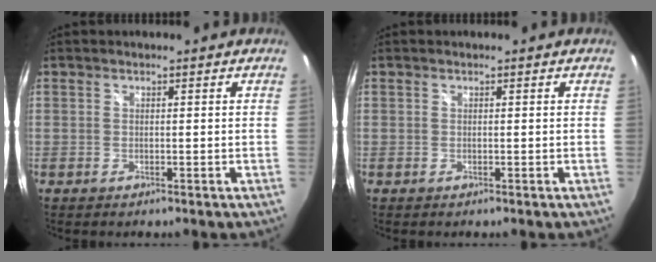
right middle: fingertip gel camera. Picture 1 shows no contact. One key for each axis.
{"total": 0.0}